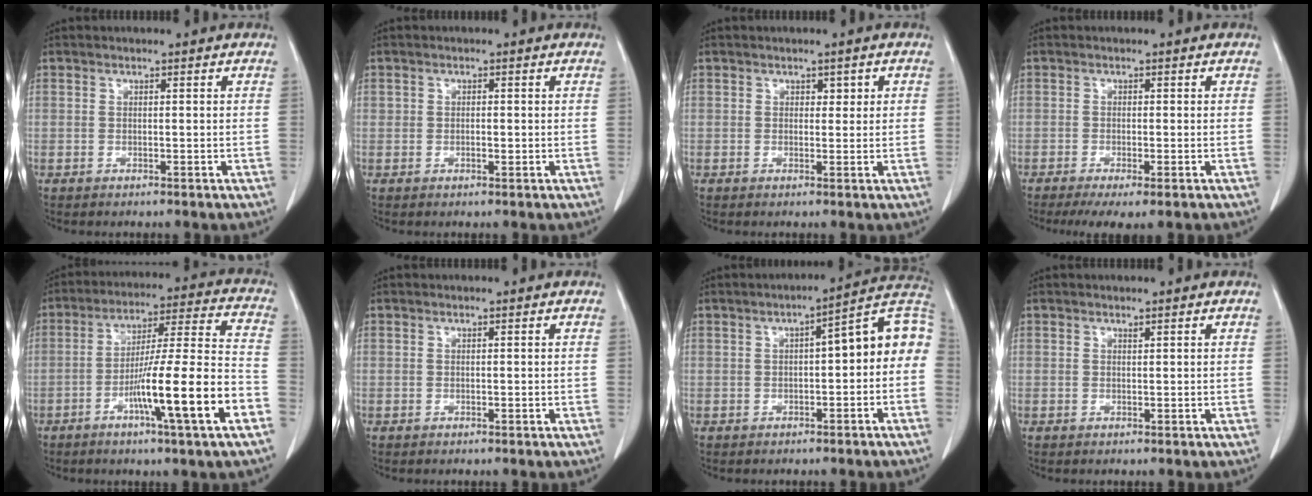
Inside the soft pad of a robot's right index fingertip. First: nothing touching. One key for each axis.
{"total": 1.0, "fx": -0.1, "fy": 0.6, "fz": 0.9, "tx": -0.016, "ty": 0.000, "tz": -0.003}
{"total": 1.4, "fx": 0.5, "fy": 1.0, "fz": 0.9, "tx": -0.005, "ty": -0.002, "tz": 0.005}
{"total": 4.8, "fx": -3.2, "fy": 0.8, "fz": 3.5, "tx": -0.056, "ty": -0.015, "tz": -0.049}
{"total": 16.3, "fx": -6.6, "fy": -0.5, "fz": 14.9, "tx": -0.251, "ty": -0.004, "tz": -0.110}
{"total": 0.0}
{"total": 10.2, "fx": 0.0, "fy": 2.7, "fz": 9.9, "tx": -0.134, "ty": 0.045, "tz": -0.003}
{"total": 0.0}